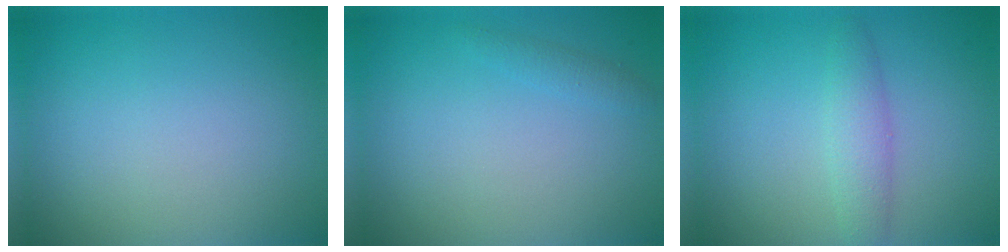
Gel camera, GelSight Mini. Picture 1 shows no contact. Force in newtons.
{"total": 0.9, "press": 0.9, "slide": 0.1}
{"total": 2.5, "press": 2.5, "slide": 0.1}